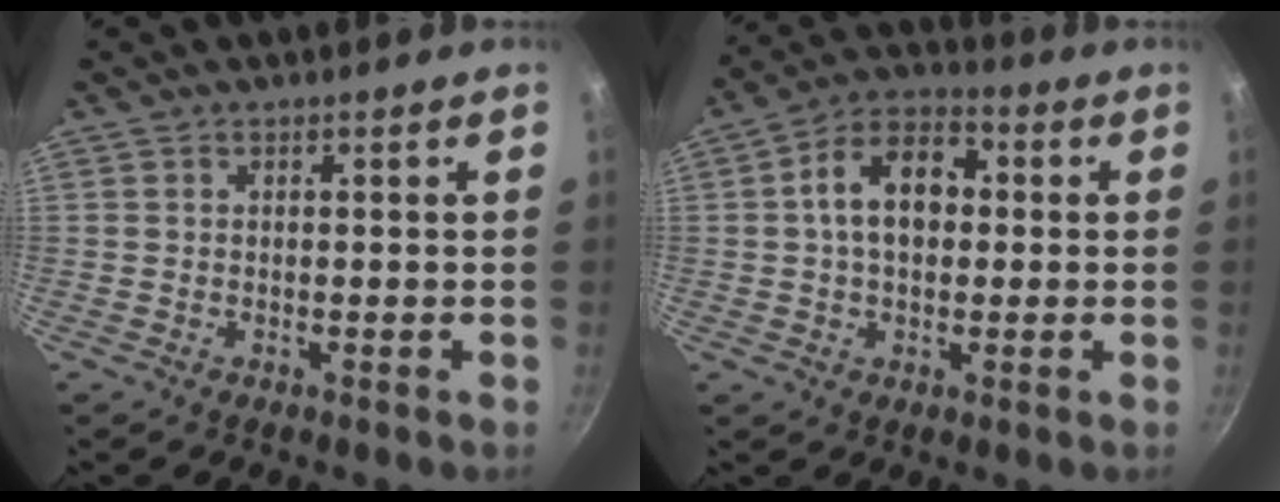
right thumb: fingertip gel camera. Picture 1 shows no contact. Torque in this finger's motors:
{"motor_torque": [0.35, 2.64, 1.04, -0.13, 0.09]}